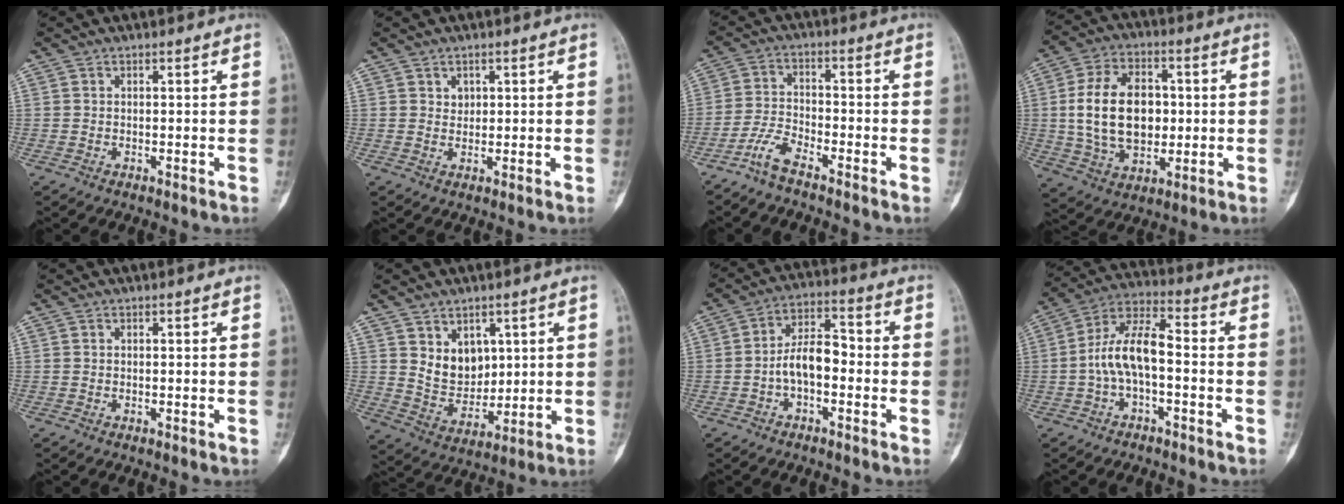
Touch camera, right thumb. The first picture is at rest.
{"total": 2.0, "force": [0.9, 1.6, 0.7], "torque": [0.002, -0.006, 0.015]}
{"total": 4.8, "force": [-4.0, 0.9, 2.6], "torque": [-0.059, 0.018, -0.085]}
{"total": 16.4, "force": [1.0, 10.8, 12.3], "torque": [-0.193, 0.008, 0.022]}
{"total": 0.0}
{"total": 8.2, "force": [3.0, 6.3, 4.4], "torque": [-0.039, -0.029, 0.070]}
{"total": 8.0, "force": [-1.8, 4.3, 6.5], "torque": [-0.103, 0.038, -0.038]}
{"total": 10.1, "force": [-1.7, 4.4, 8.9], "torque": [-0.171, 0.046, -0.037]}